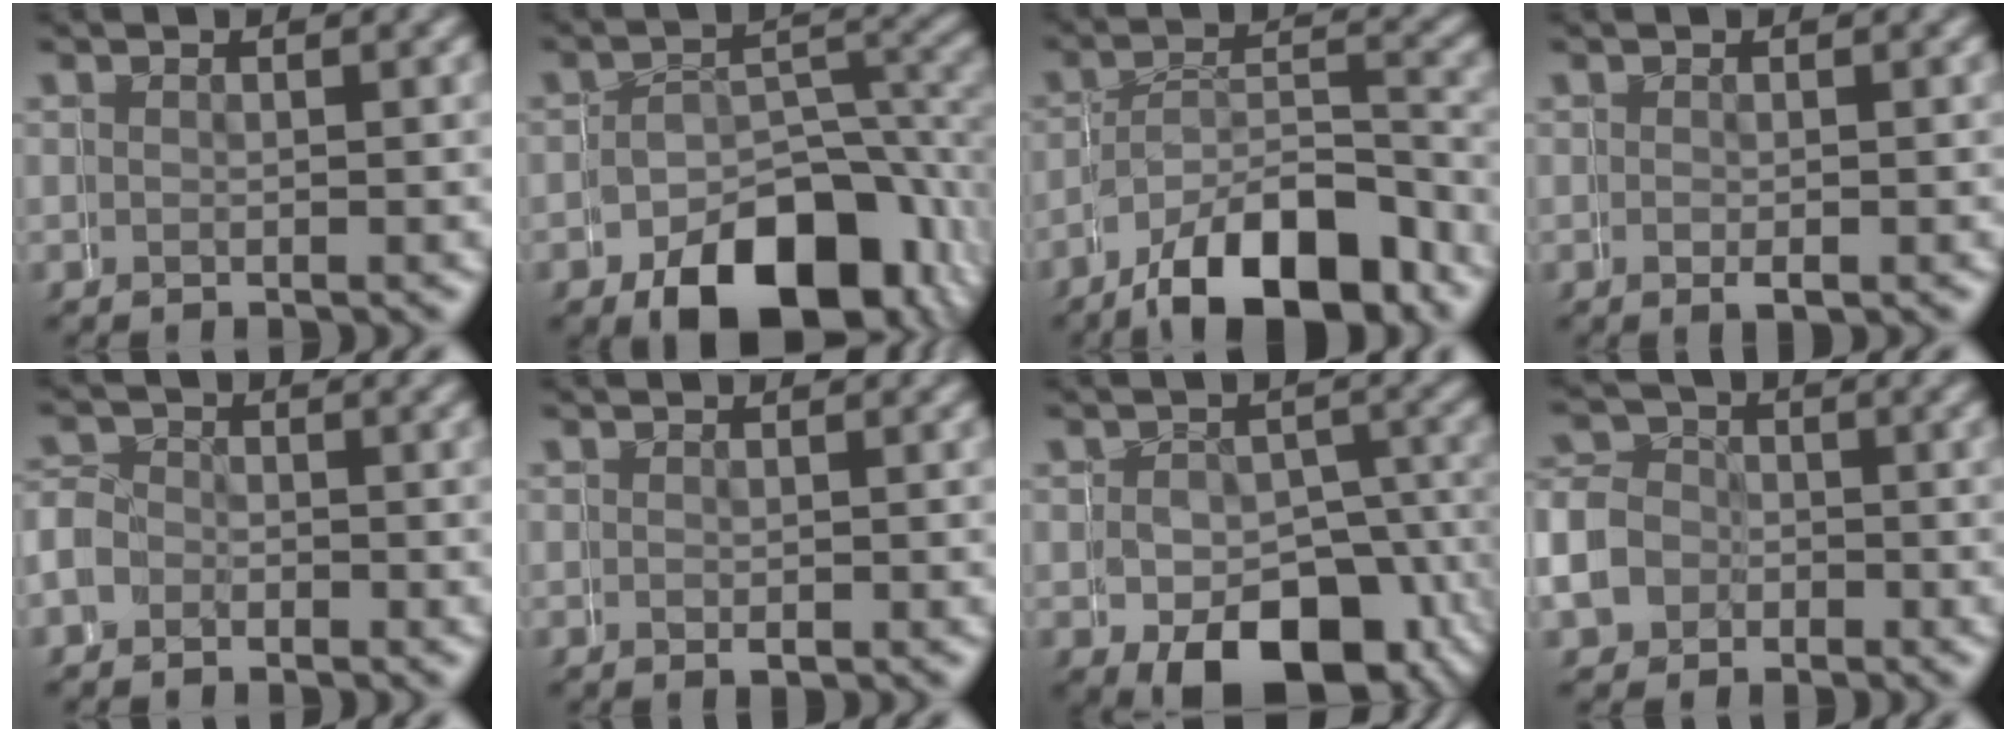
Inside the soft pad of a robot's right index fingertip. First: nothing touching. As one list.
[{"total": 8.4, "force": [-4.7, 4.8, 5.1], "torque": [-0.063, -0.020, -0.066]}, {"total": 9.3, "force": [-6.9, 4.3, 4.4], "torque": [-0.050, -0.018, -0.100]}, {"total": 0.9, "force": [-0.3, 0.2, 0.9], "torque": [-0.008, 0.000, -0.005]}, {"total": 3.4, "force": [-1.3, 2.6, -1.9], "torque": [0.008, -0.010, -0.026]}, {"total": 0.7, "force": [-0.3, 0.3, 0.6], "torque": [-0.004, -0.002, -0.005]}, {"total": 8.8, "force": [-3.7, 6.1, 5.2], "torque": [-0.084, -0.044, -0.037]}, {"total": 7.5, "force": [-2.2, 7.1, -0.6], "torque": [-0.027, -0.029, -0.037]}]